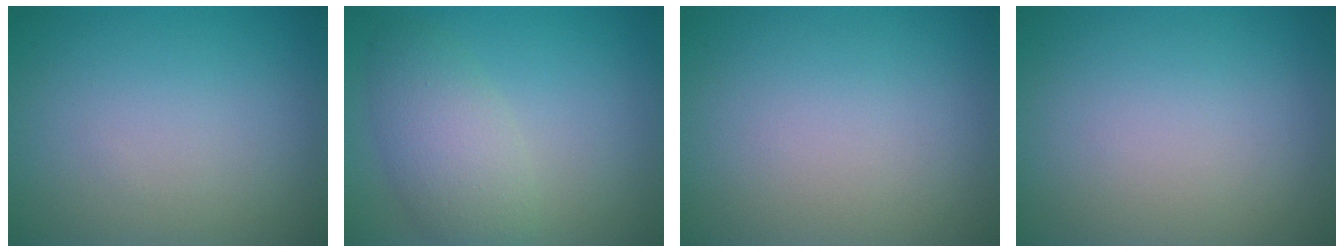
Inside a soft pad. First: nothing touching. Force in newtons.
{"total": 4.3, "press": 4.3, "slide": 0.1}
{"total": 0.0}
{"total": 0.0}